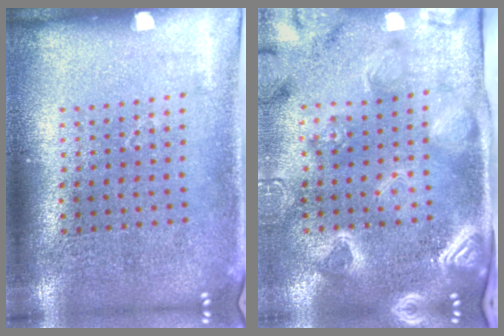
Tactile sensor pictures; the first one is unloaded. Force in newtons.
{"total": 3.8, "press": 3.1, "slide": 2.1}